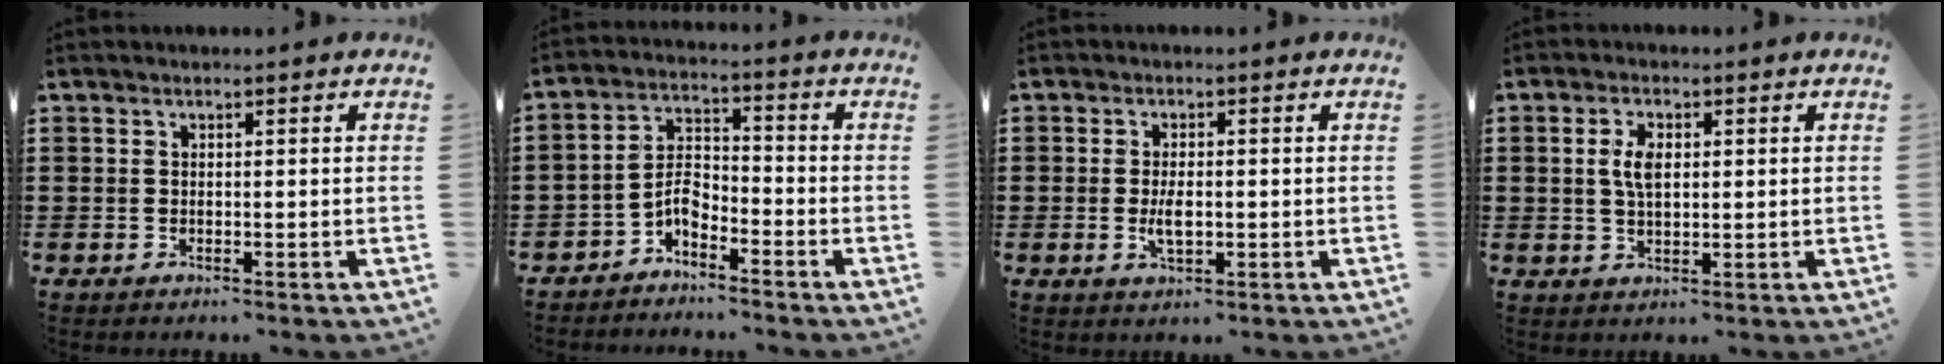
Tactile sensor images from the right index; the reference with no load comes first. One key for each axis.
{"total": 4.2, "fx": -3.1, "fy": 1.7, "fz": 2.2, "tx": -0.050, "ty": 0.004, "tz": -0.063}
{"total": 3.4, "fx": -0.4, "fy": 1.4, "fz": 3.1, "tx": -0.064, "ty": -0.002, "tz": -0.009}
{"total": 4.2, "fx": 0.7, "fy": 2.1, "fz": 3.6, "tx": -0.075, "ty": 0.011, "tz": 0.010}